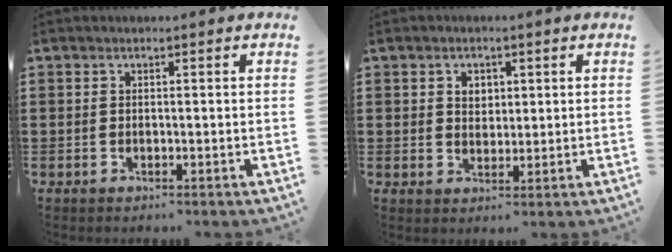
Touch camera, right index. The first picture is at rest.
{"total": 2.3, "force": [0.9, 1.8, 1.0], "torque": [-0.027, 0.010, 0.016]}